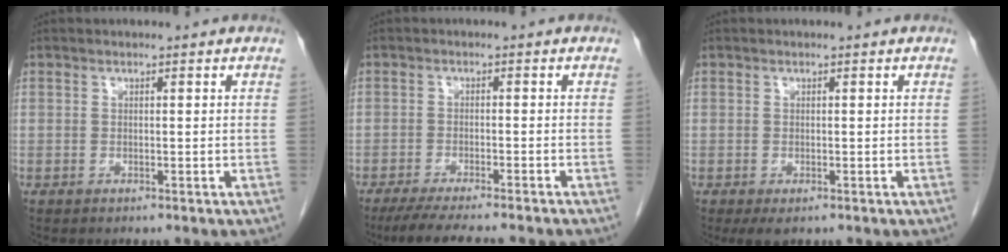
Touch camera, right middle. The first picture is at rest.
{"total": 11.2, "force": [-9.7, 0.3, 5.5], "torque": [-0.067, -0.021, -0.142]}
{"total": 2.3, "force": [-1.3, 1.0, 1.5], "torque": [-0.021, -0.005, -0.011]}